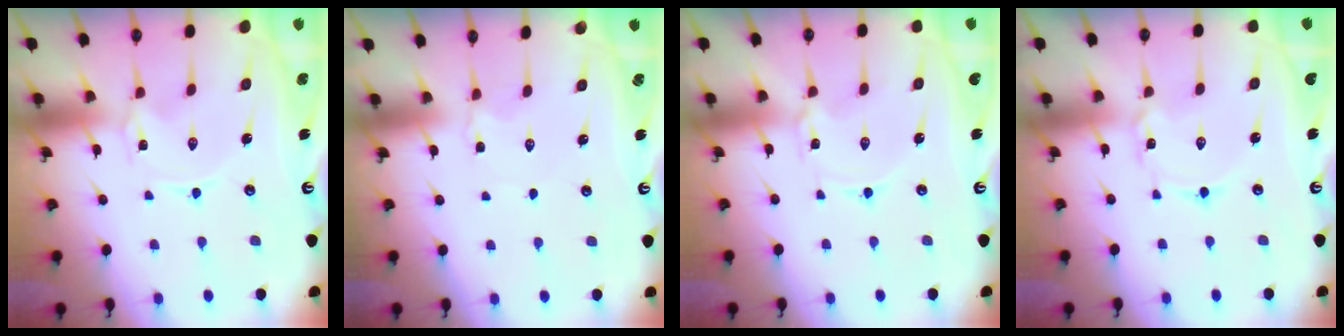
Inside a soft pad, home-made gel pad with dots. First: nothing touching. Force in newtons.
{"total": 1.9, "press": 1.9, "slide": 0.2}
{"total": 1.5, "press": 1.5, "slide": 0.3}
{"total": 2.1, "press": 2.1, "slide": 0.1}